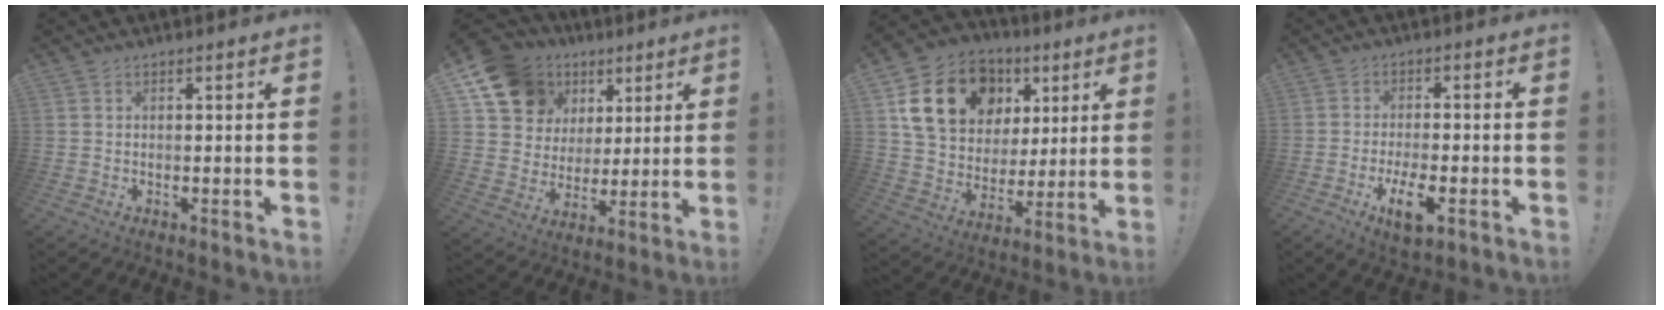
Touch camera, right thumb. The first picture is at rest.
{"total": 14.1, "force": [8.2, 10.6, 4.3], "torque": [-0.072, -0.049, 0.171]}
{"total": 20.3, "force": [9.4, 14.7, 10.5], "torque": [-0.177, -0.026, 0.193]}
{"total": 7.7, "force": [-4.0, 2.8, 5.9], "torque": [-0.103, 0.005, -0.070]}